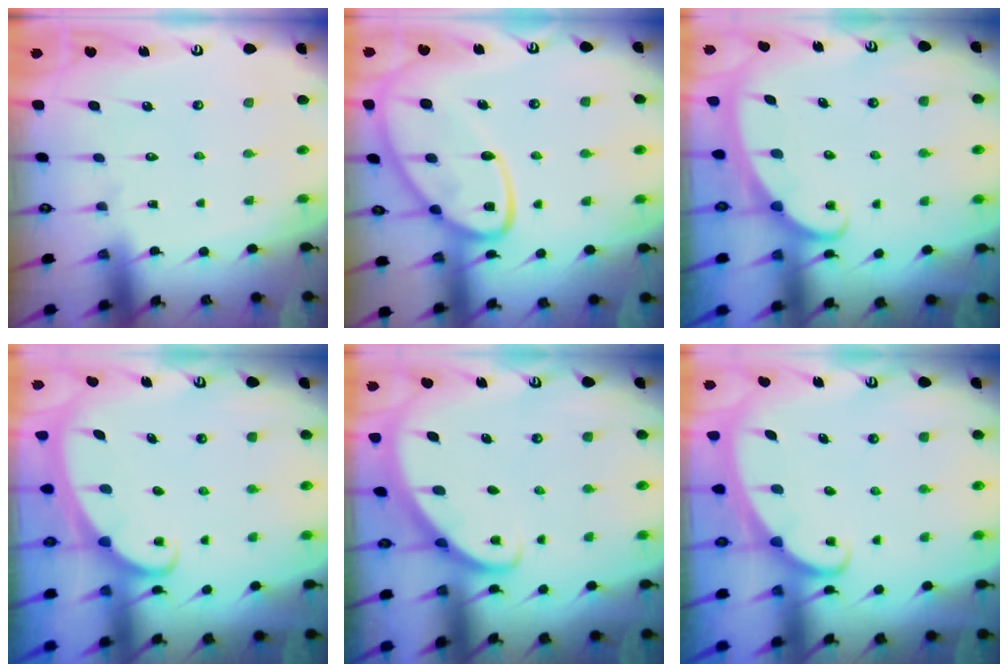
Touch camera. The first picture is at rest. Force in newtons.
{"total": 16.6, "press": 16.5, "slide": 1.5}
{"total": 2.4, "press": 2.4, "slide": 0.4}
{"total": 2.3, "press": 2.3, "slide": 0.3}
{"total": 2.9, "press": 2.9, "slide": 0.2}
{"total": 2.2, "press": 2.2, "slide": 0.3}